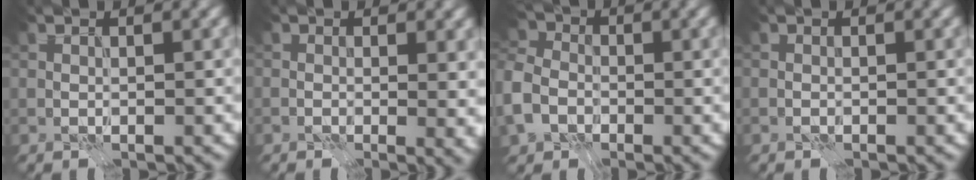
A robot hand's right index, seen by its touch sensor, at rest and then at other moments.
{"total": 3.1, "force": [0.8, 1.4, 2.7], "torque": [-0.018, -0.002, 0.017]}
{"total": 7.5, "force": [-1.9, 6.0, 4.0], "torque": [-0.097, -0.003, -0.052]}
{"total": 0.0}